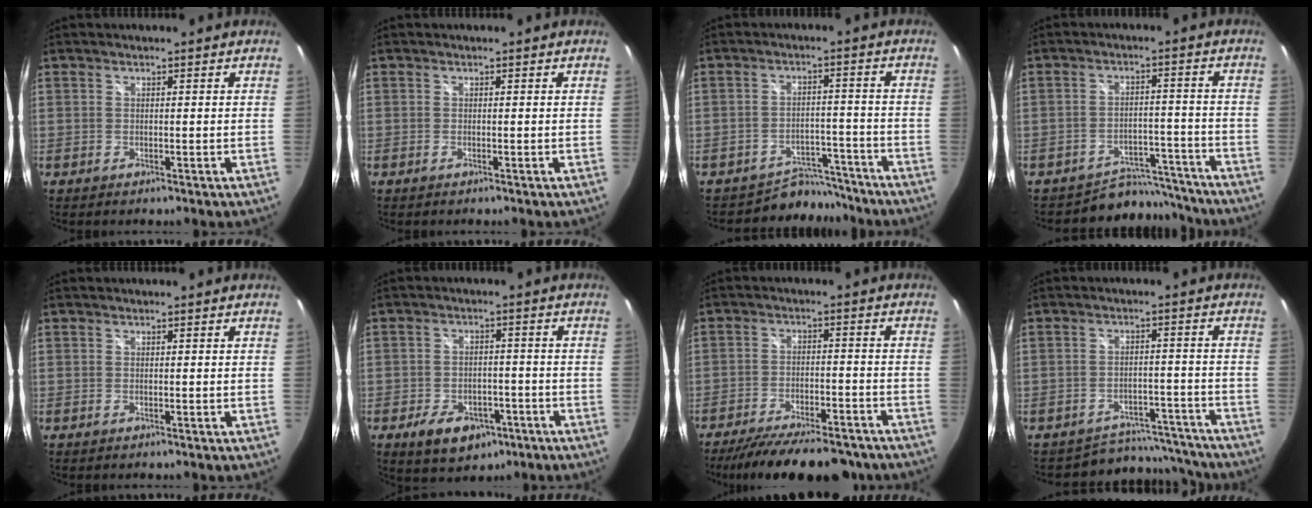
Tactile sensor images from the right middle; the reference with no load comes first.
{"total": 0.0}
{"total": 6.8, "force": [-6.3, 2.7, -0.4], "torque": [0.003, 0.020, -0.094]}
{"total": 8.8, "force": [-8.2, 3.2, -0.2], "torque": [-0.001, 0.029, -0.115]}
{"total": 0.0}
{"total": 9.2, "force": [-5.1, 6.0, 4.8], "torque": [-0.109, 0.003, -0.064]}
{"total": 19.3, "force": [-16.1, 5.5, 9.2], "torque": [-0.176, -0.023, -0.224]}
{"total": 11.4, "force": [-10.6, 4.1, 0.7], "torque": [-0.016, 0.033, -0.135]}